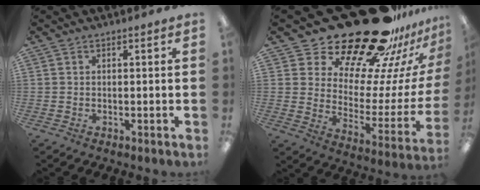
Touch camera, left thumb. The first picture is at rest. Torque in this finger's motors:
{"motor_torque": [0.36, 0.42, 1.10, -1.67, 0.07]}